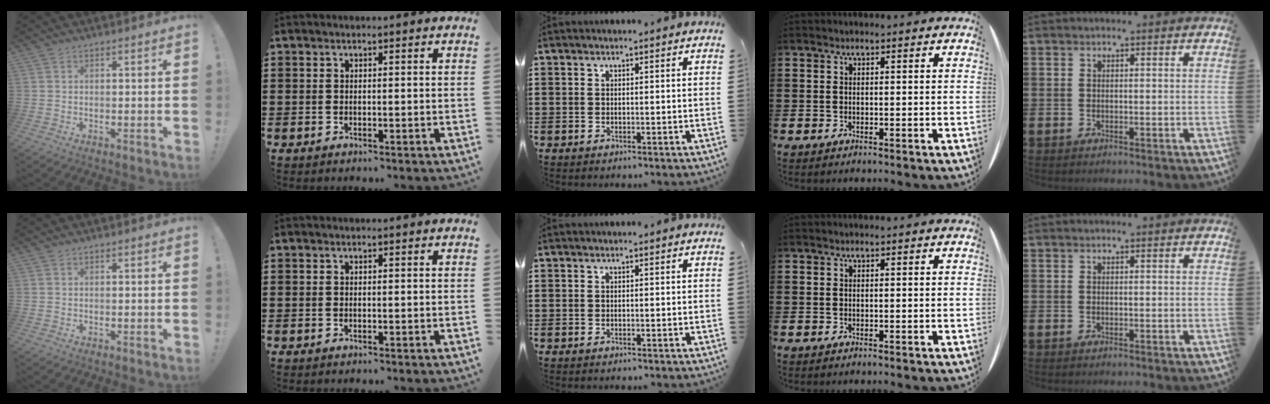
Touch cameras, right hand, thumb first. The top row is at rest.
{}